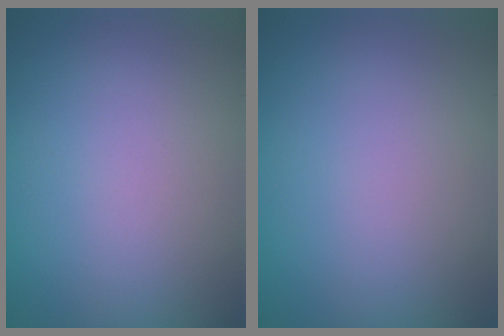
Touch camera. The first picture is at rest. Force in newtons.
{"total": 0.0}